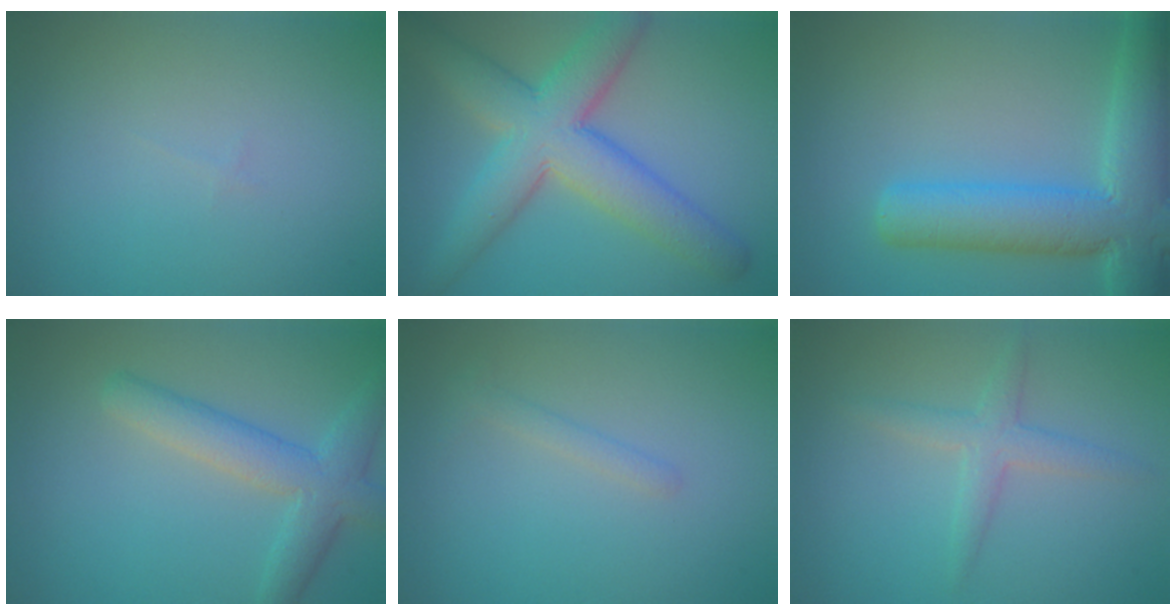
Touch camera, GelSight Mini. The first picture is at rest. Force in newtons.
{"total": 8.2, "press": 8.2, "slide": 0.2}
{"total": 8.6, "press": 8.6, "slide": 0.5}
{"total": 4.5, "press": 4.4, "slide": 0.2}
{"total": 1.1, "press": 1.1, "slide": 0.0}
{"total": 2.4, "press": 2.4, "slide": 0.0}